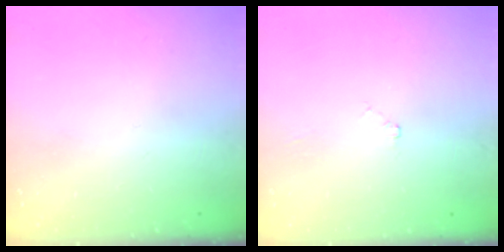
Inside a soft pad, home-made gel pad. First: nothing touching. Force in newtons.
{"total": 1.8, "press": 1.7, "slide": 0.4}